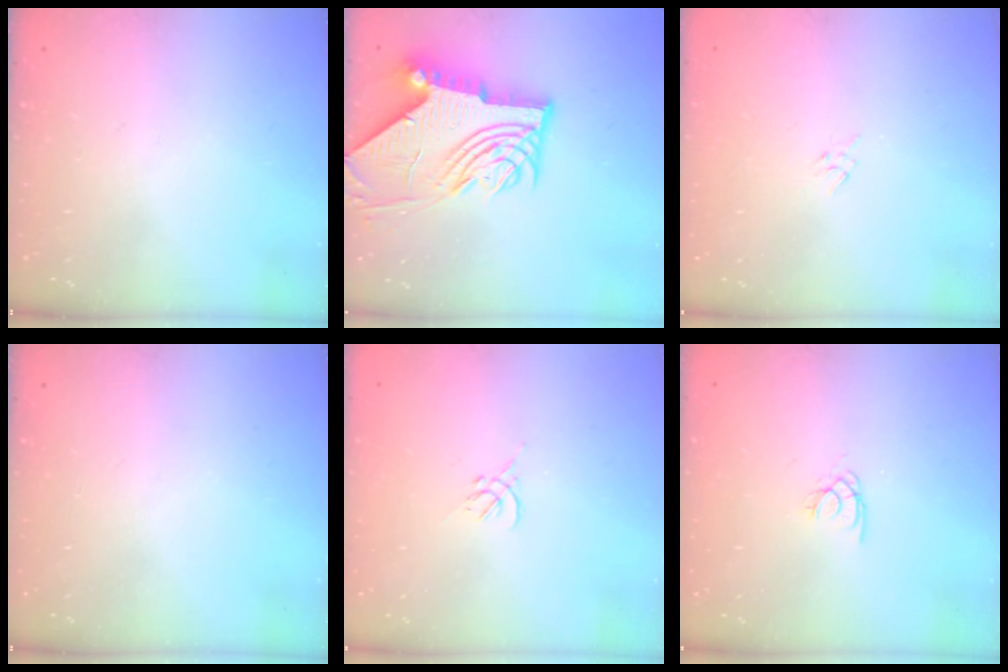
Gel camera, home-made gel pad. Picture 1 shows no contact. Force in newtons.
{"total": 17.8, "press": 17.7, "slide": 1.9}
{"total": 1.6, "press": 1.6, "slide": 0.4}
{"total": 0.0}
{"total": 0.0}
{"total": 1.7, "press": 1.7, "slide": 0.2}